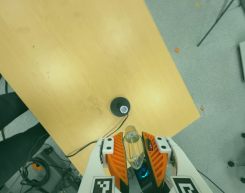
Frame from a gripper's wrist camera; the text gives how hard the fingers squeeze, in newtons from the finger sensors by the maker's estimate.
{"total": 12.7, "left": 13.5, "right": 12.0}